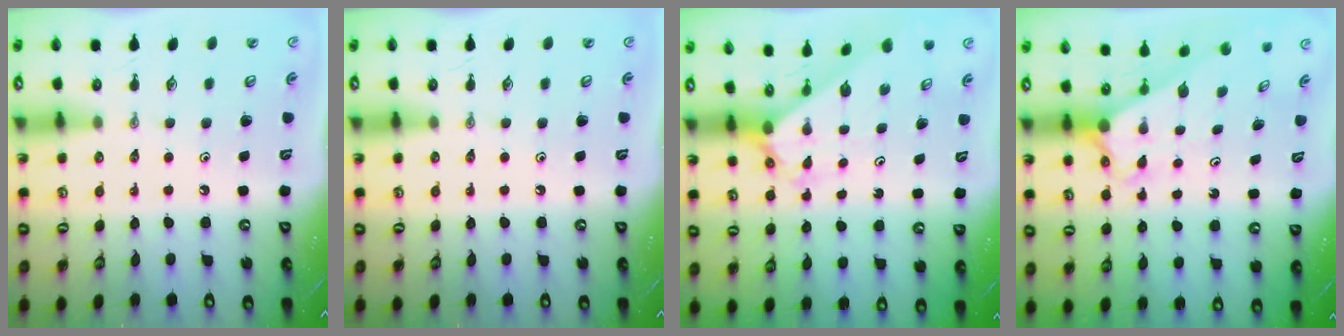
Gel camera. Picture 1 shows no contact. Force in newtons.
{"total": 0.0}
{"total": 1.8, "press": 1.8, "slide": 0.1}
{"total": 2.7, "press": 2.7, "slide": 0.2}